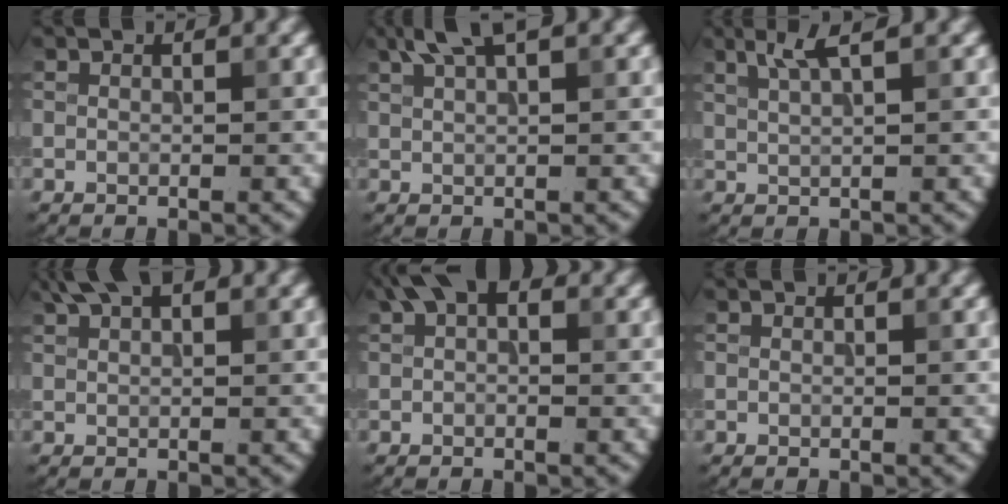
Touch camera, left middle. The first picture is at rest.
{"total": 3.2, "force": [2.1, 0.7, 2.3], "torque": [-0.038, 0.007, 0.039]}
{"total": 2.6, "force": [1.6, 0.4, 2.0], "torque": [-0.032, 0.003, 0.031]}
{"total": 3.1, "force": [2.1, 1.0, 2.0], "torque": [-0.030, 0.007, 0.040]}
{"total": 3.1, "force": [1.4, 1.7, 2.2], "torque": [-0.030, 0.011, 0.014]}
{"total": 0.0}